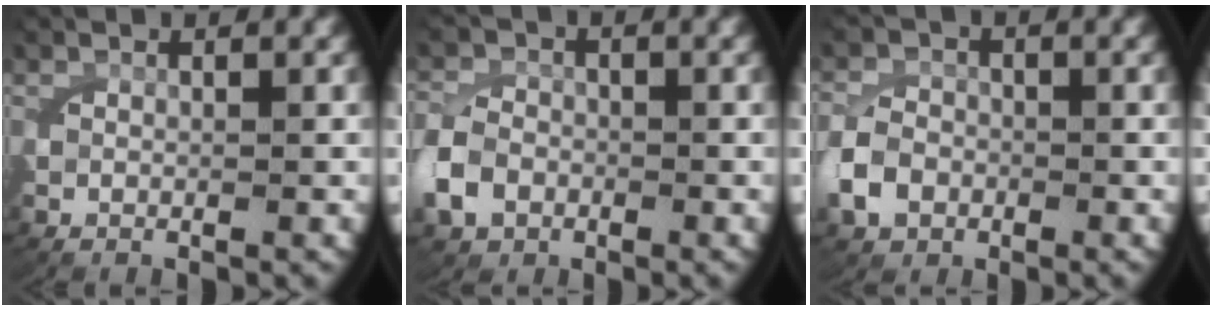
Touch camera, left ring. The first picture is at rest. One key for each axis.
{"total": 3.7, "fx": -1.4, "fy": 3.1, "fz": 1.4, "tx": -0.043, "ty": -0.006, "tz": -0.023}
{"total": 3.3, "fx": -1.2, "fy": 2.7, "fz": 1.4, "tx": -0.039, "ty": -0.003, "tz": -0.021}